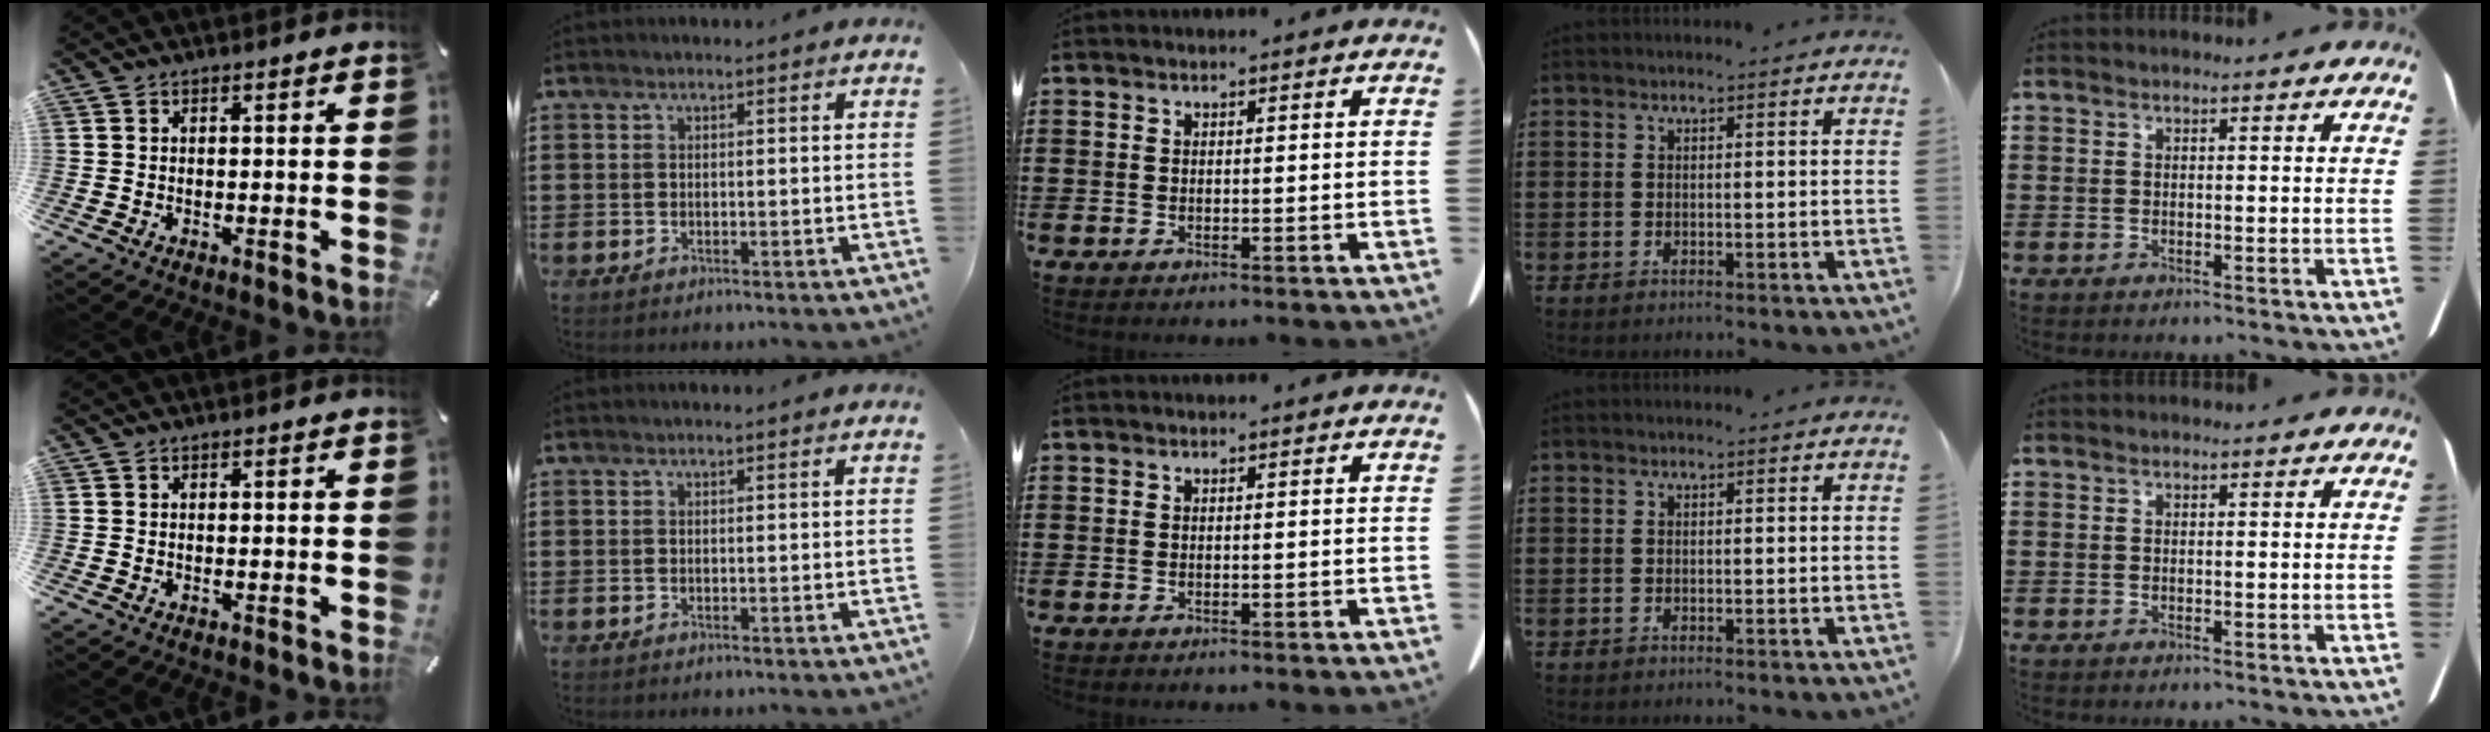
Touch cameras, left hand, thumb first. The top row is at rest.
{}